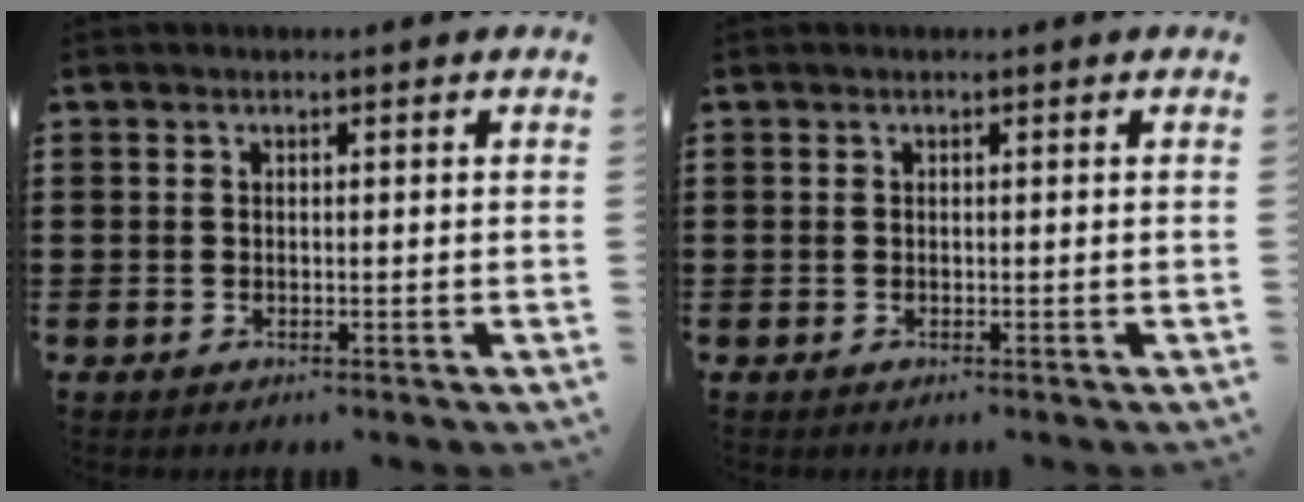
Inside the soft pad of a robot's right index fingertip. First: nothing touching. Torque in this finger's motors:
{"motor_torque": [-0.04, 0.04, 0.00, 0.00]}